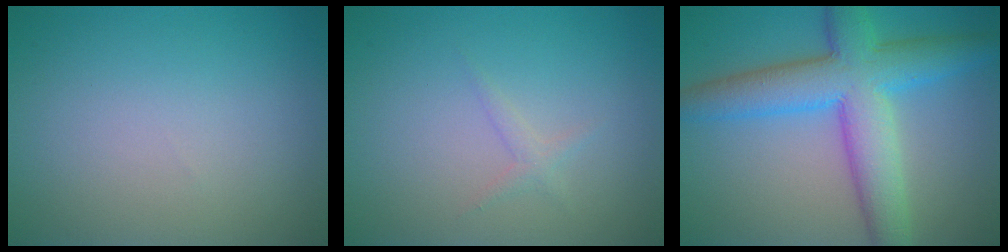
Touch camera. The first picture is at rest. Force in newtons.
{"total": 0.9, "press": 0.9, "slide": 0.0}
{"total": 8.6, "press": 8.6, "slide": 0.0}